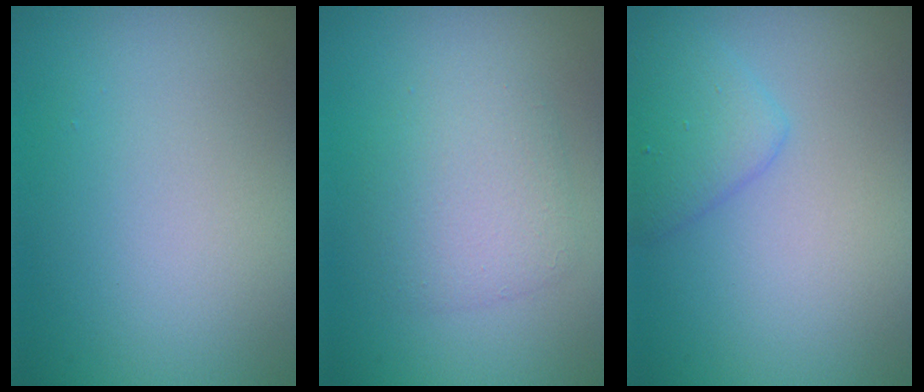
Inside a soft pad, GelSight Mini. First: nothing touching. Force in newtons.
{"total": 3.0, "press": 3.0, "slide": 0.1}
{"total": 2.5, "press": 2.5, "slide": 0.1}